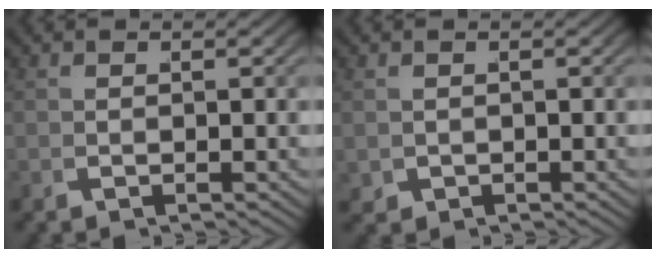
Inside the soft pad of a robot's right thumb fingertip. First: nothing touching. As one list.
[{"total": 1.1, "force": [0.0, 1.0, 0.3], "torque": [-0.013, -0.013, 0.011]}]